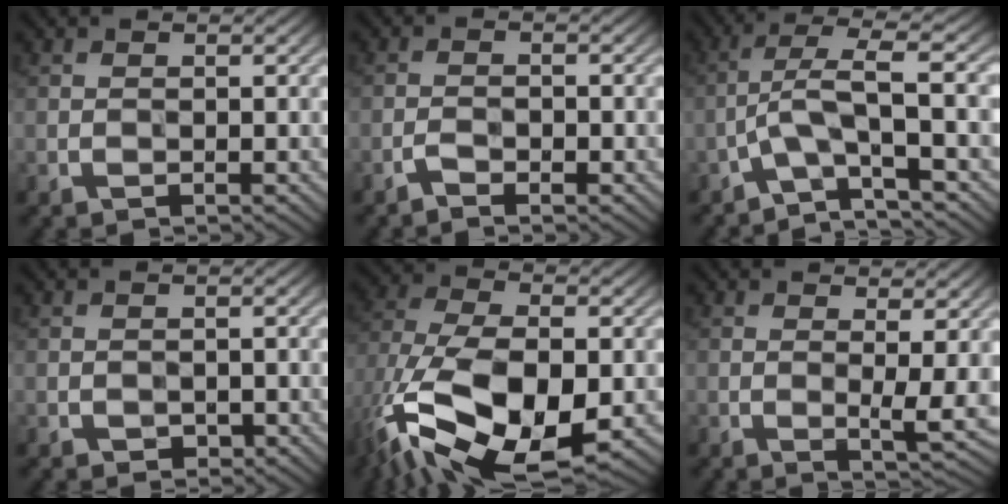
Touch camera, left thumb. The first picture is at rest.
{"total": 1.9, "force": [-1.5, 0.5, 1.1], "torque": [-0.023, 0.005, -0.033]}
{"total": 6.7, "force": [-2.4, 1.0, 6.1], "torque": [-0.109, 0.023, -0.066]}
{"total": 1.2, "force": [-0.6, 0.8, 0.6], "torque": [-0.013, -0.001, -0.010]}
{"total": 16.4, "force": [-6.3, 8.4, 12.5], "torque": [-0.268, -0.020, -0.102]}
{"total": 3.1, "force": [0.9, 0.2, 2.9], "torque": [-0.057, -0.006, 0.018]}